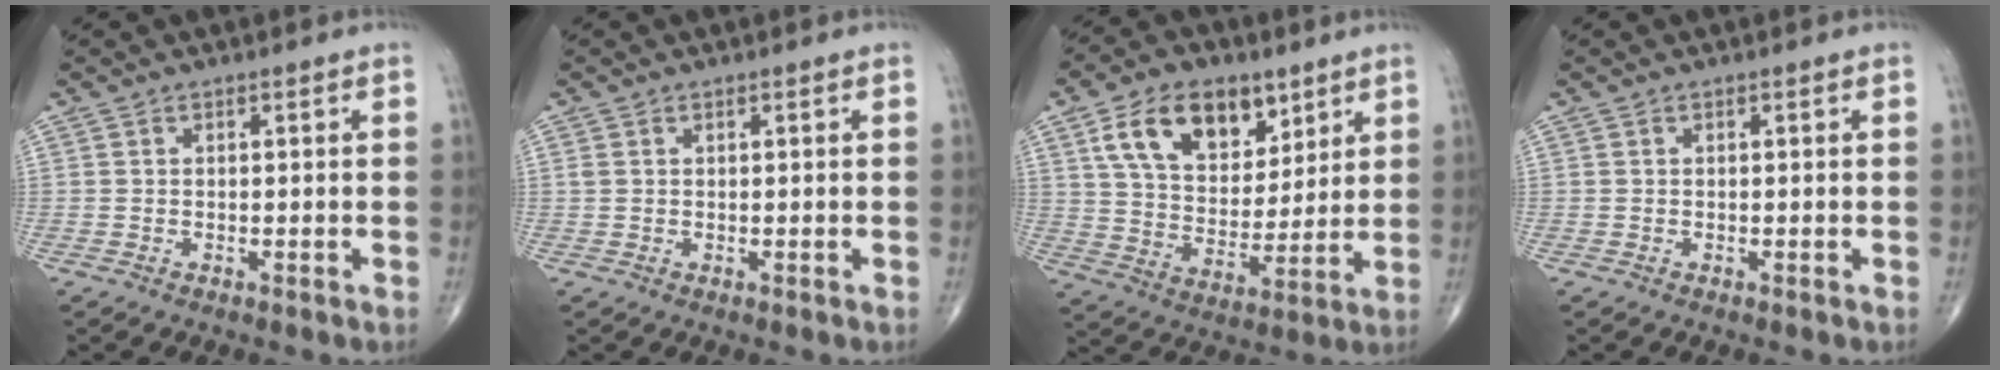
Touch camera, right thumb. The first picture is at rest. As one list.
[{"total": 0.8, "force": [0.4, 0.5, 0.5], "torque": [-0.009, 0.006, 0.009]}, {"total": 16.4, "force": [8.2, 10.2, 9.9], "torque": [-0.129, -0.031, 0.151]}, {"total": 0.0}]